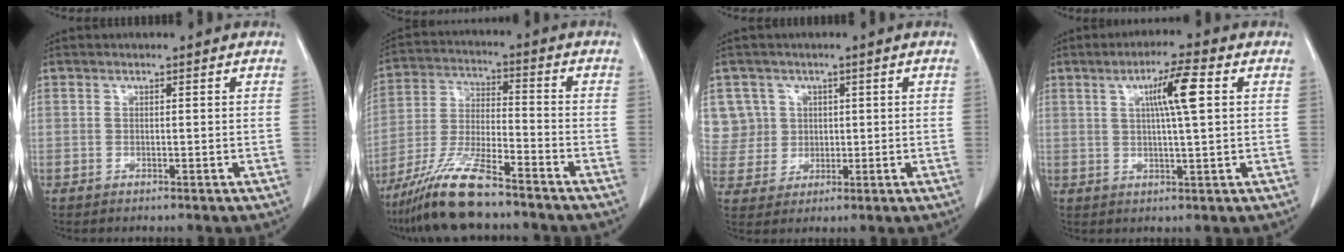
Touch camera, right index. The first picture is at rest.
{"total": 12.0, "force": [-9.4, 1.6, 7.3], "torque": [-0.148, -0.022, -0.177]}
{"total": 7.4, "force": [2.5, 6.9, -0.1], "torque": [0.006, 0.024, 0.061]}
{"total": 6.8, "force": [1.9, 0.0, 6.6], "torque": [-0.114, 0.003, 0.031]}